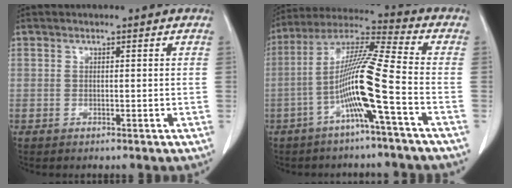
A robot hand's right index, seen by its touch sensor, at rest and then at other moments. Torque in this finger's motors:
{"motor_torque": [2.11, -0.03, 1.01, 0.17]}